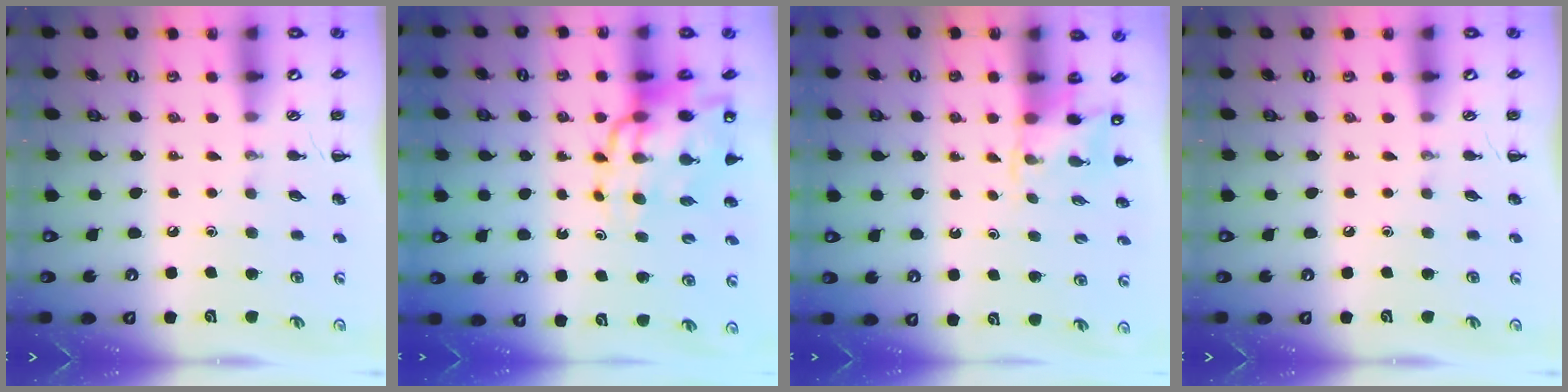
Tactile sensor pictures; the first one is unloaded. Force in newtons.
{"total": 15.9, "press": 15.3, "slide": 4.4}
{"total": 2.5, "press": 2.3, "slide": 1.0}
{"total": 0.0}